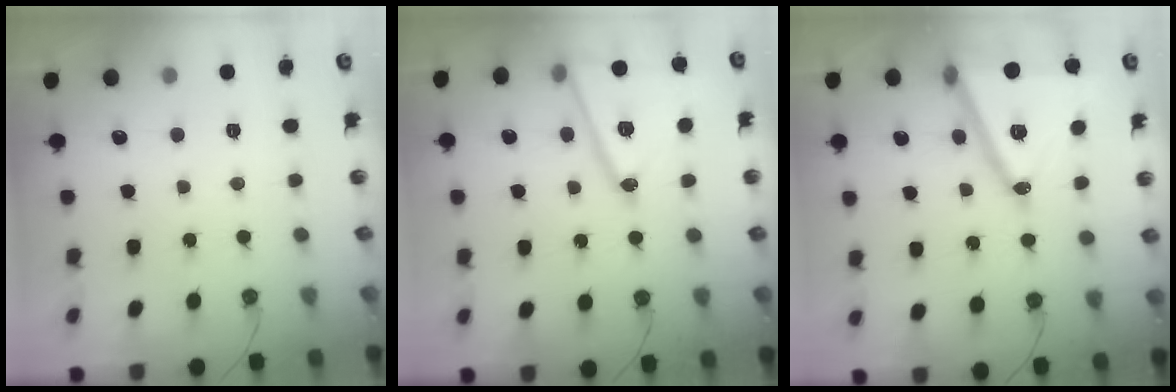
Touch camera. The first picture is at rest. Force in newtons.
{"total": 18.3, "press": 18.0, "slide": 3.6}
{"total": 22.6, "press": 22.4, "slide": 3.3}